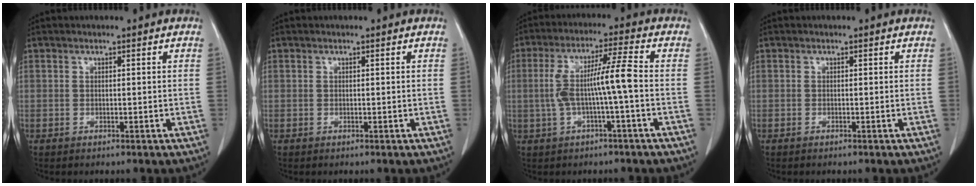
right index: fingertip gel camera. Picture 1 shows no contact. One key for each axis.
{"total": 0.0}
{"total": 8.1, "fx": -0.8, "fy": -0.1, "fz": 8.1, "tx": -0.161, "ty": 0.022, "tz": -0.014}
{"total": 0.0}